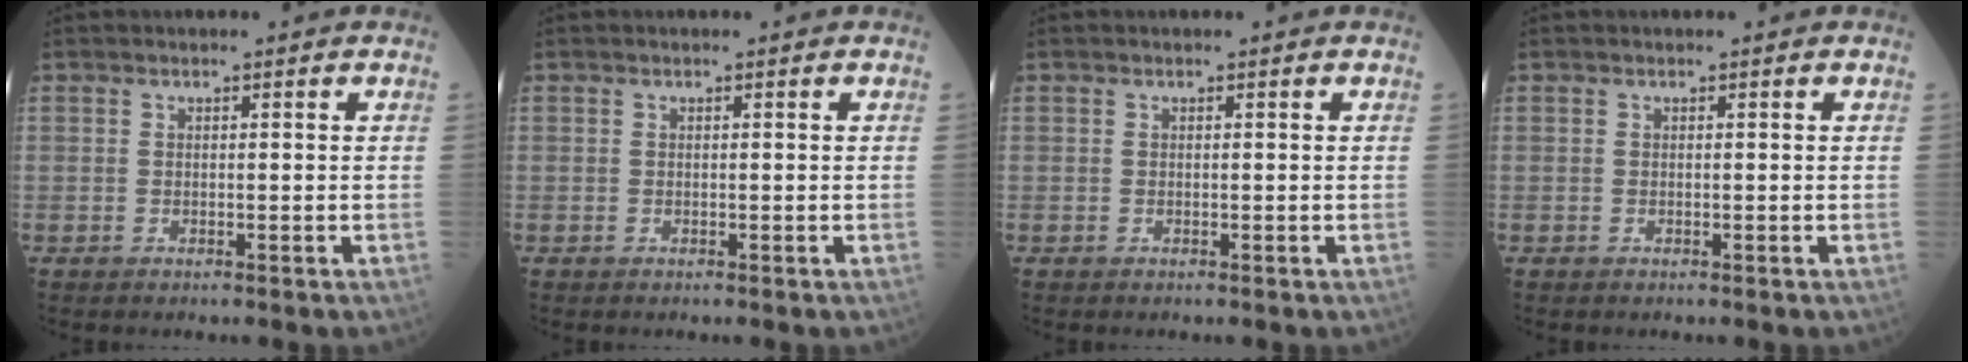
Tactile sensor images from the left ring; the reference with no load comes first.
{"total": 0.0}
{"total": 0.0}
{"total": 0.0}